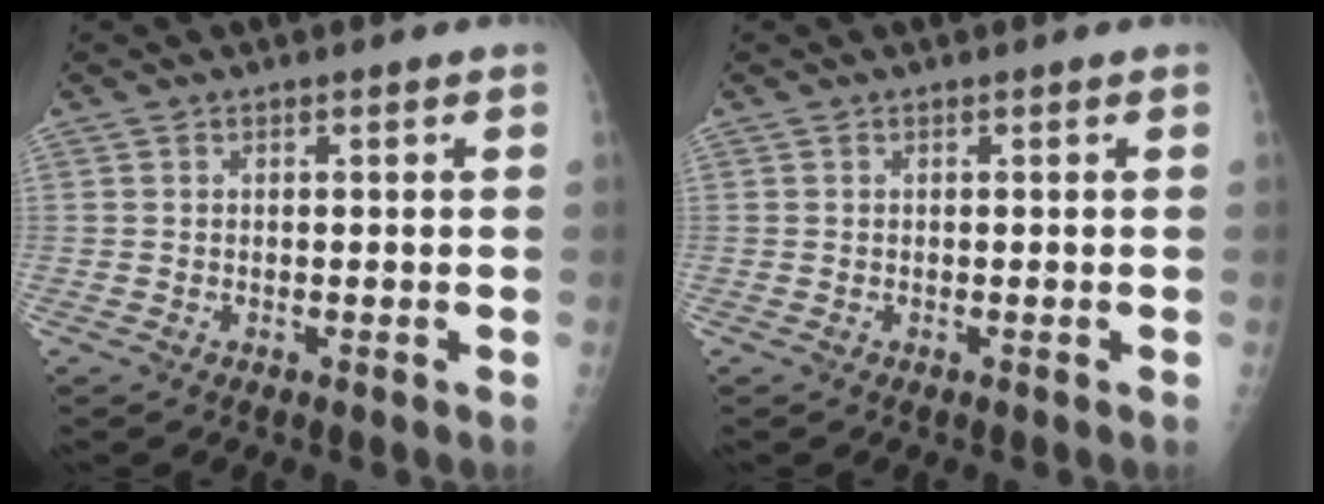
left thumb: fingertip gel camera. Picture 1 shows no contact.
{"total": 0.0}